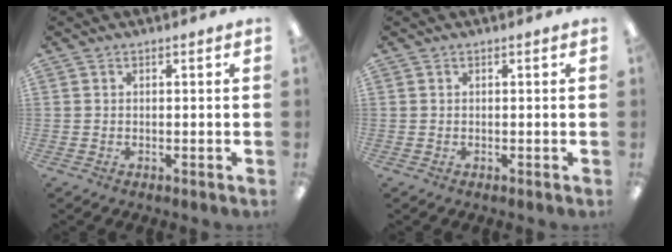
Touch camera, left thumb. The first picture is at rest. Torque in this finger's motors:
{"motor_torque": [-0.07, 0.07, -0.01, -0.01, 0.00]}